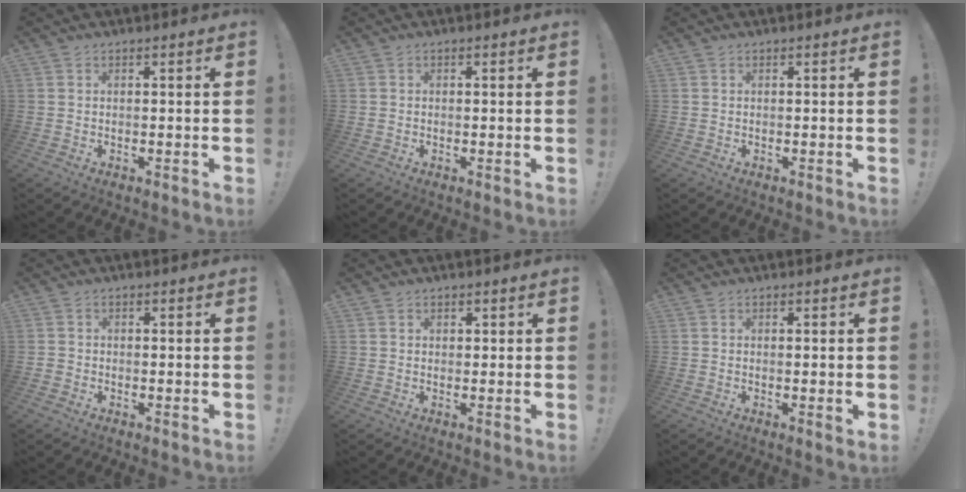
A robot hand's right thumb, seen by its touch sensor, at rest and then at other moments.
{"total": 0.5, "force": [-0.2, 0.4, 0.3], "torque": [-0.008, 0.003, -0.002]}
{"total": 0.0}
{"total": 1.3, "force": [-0.6, 0.9, 0.6], "torque": [-0.011, 0.005, -0.011]}
{"total": 1.0, "force": [0.4, 0.9, 0.3], "torque": [0.000, 0.000, 0.005]}
{"total": 1.6, "force": [0.1, 0.2, 1.6], "torque": [-0.015, -0.006, -0.001]}